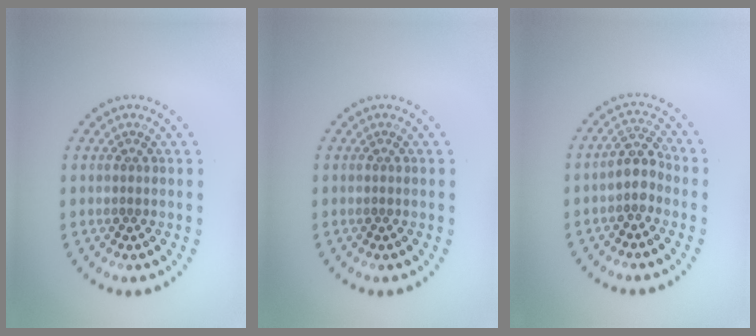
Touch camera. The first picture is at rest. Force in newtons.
{"total": 0.0}
{"total": 2.4, "press": 2.0, "slide": 1.3}